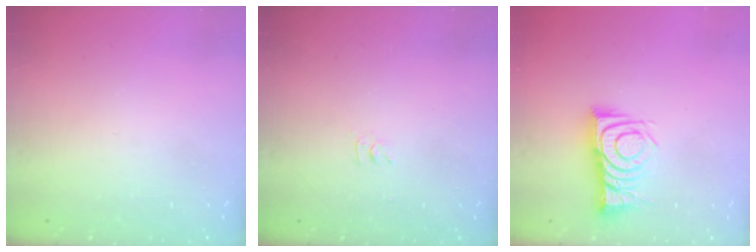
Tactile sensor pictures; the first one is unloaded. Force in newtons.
{"total": 2.8, "press": 2.8, "slide": 0.4}
{"total": 11.2, "press": 11.2, "slide": 0.5}